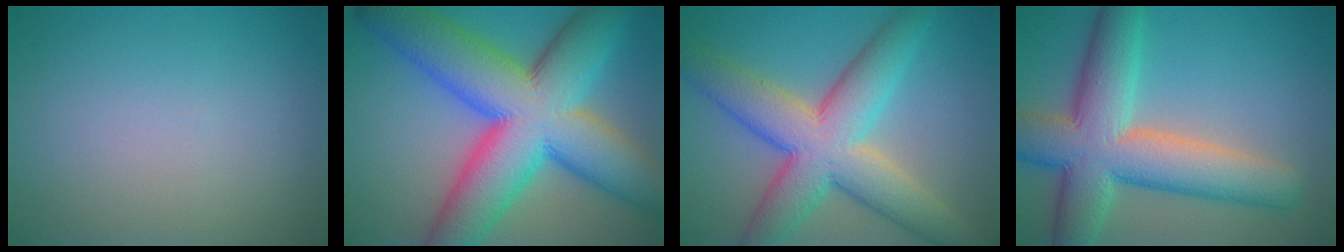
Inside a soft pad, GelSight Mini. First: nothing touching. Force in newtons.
{"total": 16.9, "press": 16.9, "slide": 0.3}
{"total": 10.1, "press": 10.1, "slide": 0.5}
{"total": 10.8, "press": 10.8, "slide": 0.4}